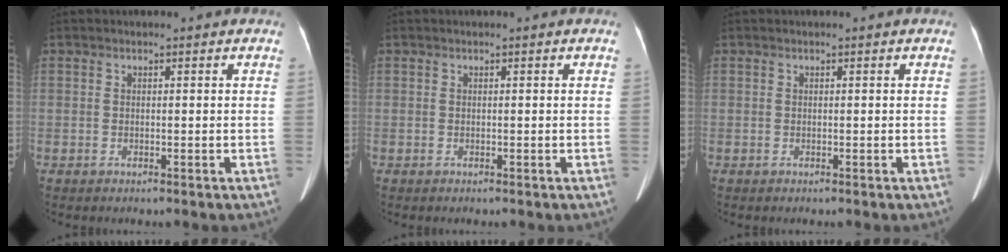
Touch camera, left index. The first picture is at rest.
{"total": 0.0}
{"total": 0.0}